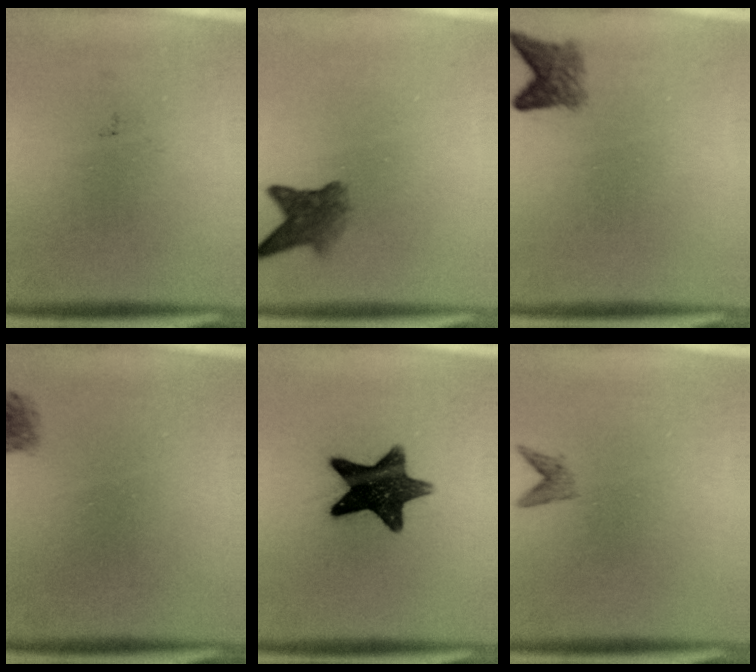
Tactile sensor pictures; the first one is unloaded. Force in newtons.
{"total": 4.0}
{"total": 2.8}
{"total": 1.8}
{"total": 12.6}
{"total": 1.1}